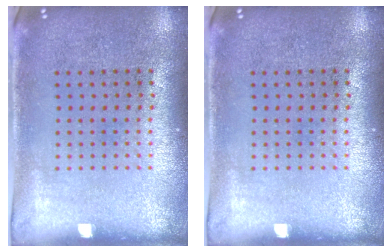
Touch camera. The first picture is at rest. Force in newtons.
{"total": 0.0}